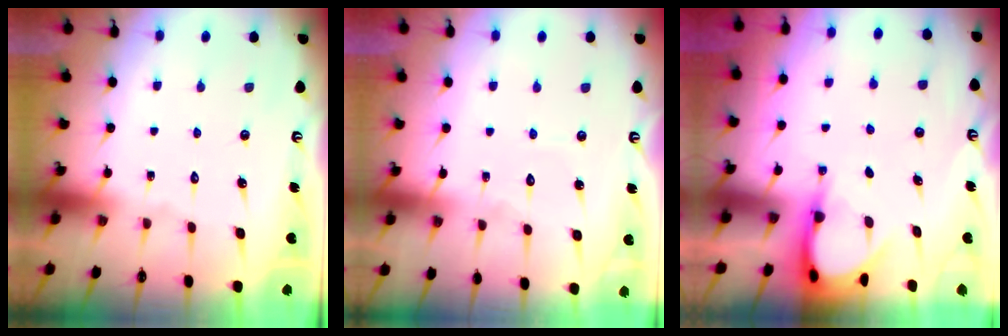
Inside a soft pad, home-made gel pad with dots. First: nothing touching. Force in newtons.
{"total": 4.0, "press": 4.0, "slide": 0.4}
{"total": 3.9, "press": 3.8, "slide": 0.2}